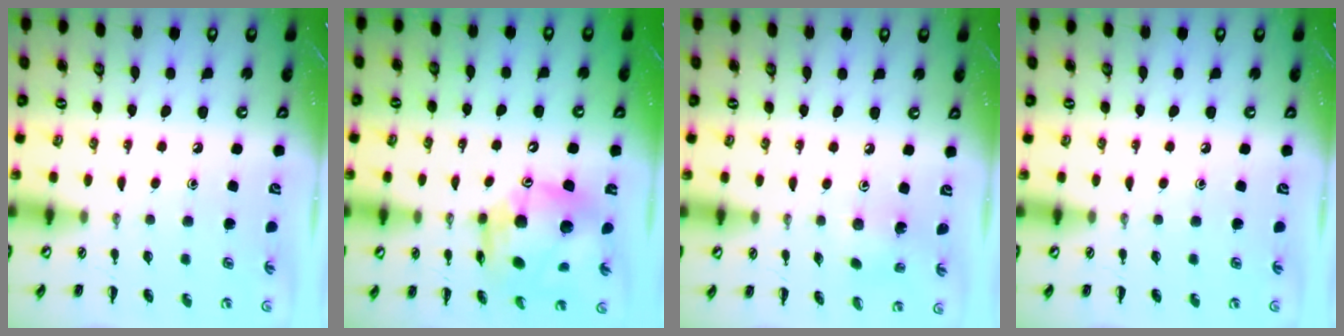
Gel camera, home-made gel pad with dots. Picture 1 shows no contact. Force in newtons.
{"total": 11.6, "press": 11.1, "slide": 3.3}
{"total": 1.6, "press": 1.5, "slide": 0.6}
{"total": 0.0}